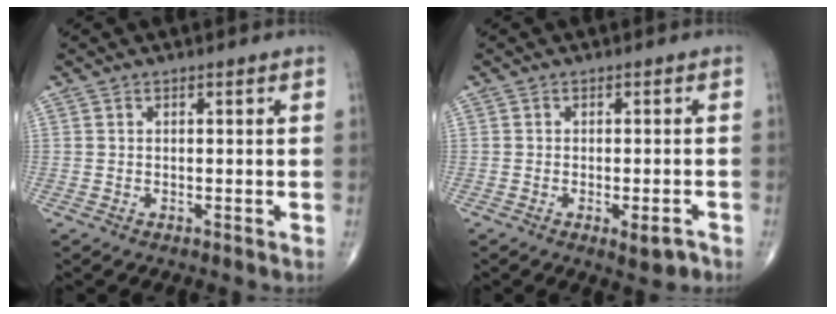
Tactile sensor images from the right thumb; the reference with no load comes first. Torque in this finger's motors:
{"motor_torque": [-0.14, 0.12, -0.08, -0.09, 0.00]}